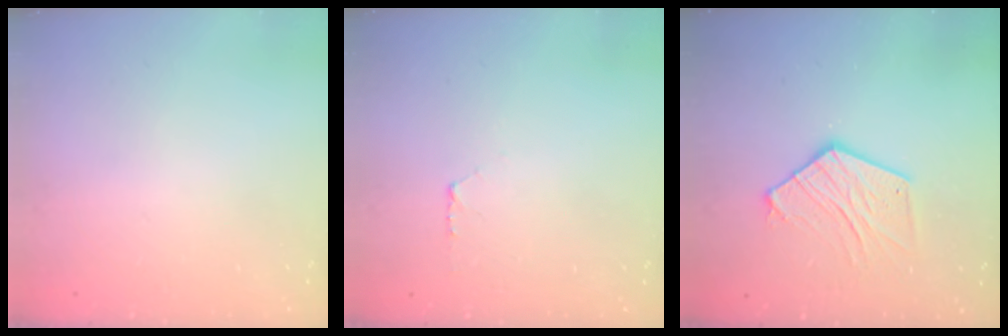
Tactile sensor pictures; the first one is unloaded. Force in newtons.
{"total": 3.6, "press": 3.5, "slide": 0.4}
{"total": 11.4, "press": 11.4, "slide": 0.8}